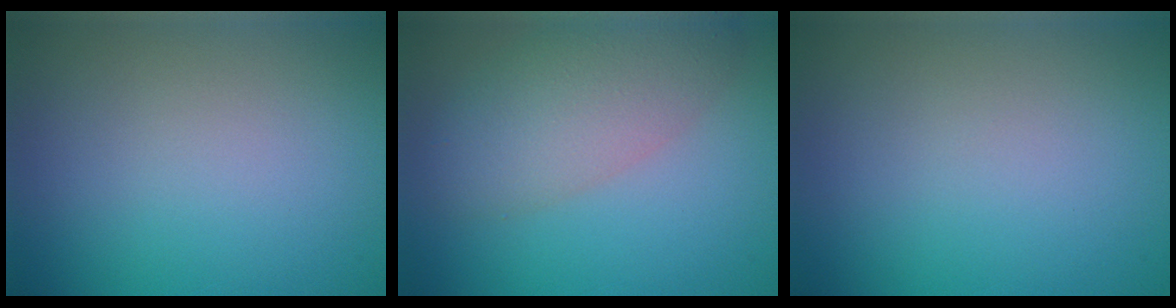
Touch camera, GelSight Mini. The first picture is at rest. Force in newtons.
{"total": 5.9, "press": 5.9, "slide": 0.2}
{"total": 0.0}